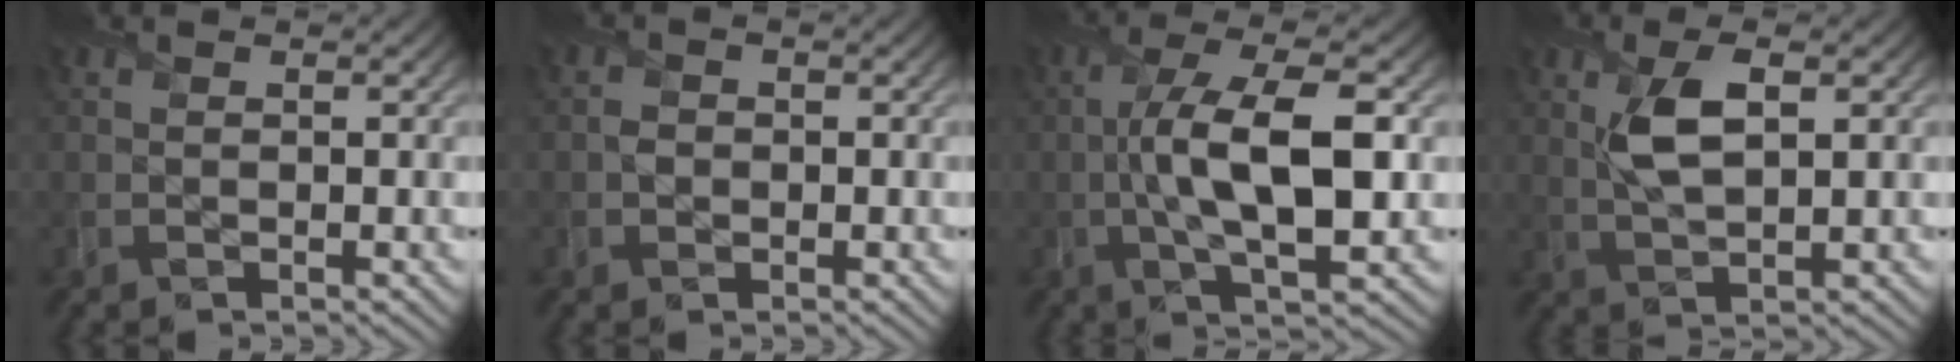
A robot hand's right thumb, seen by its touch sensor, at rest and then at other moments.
{"total": 1.1, "force": [-0.3, 1.1, 0.2], "torque": [-0.003, -0.003, -0.008]}
{"total": 10.9, "force": [-0.6, 3.8, 10.2], "torque": [-0.184, 0.003, -0.013]}
{"total": 5.5, "force": [1.5, 2.1, 4.8], "torque": [-0.104, 0.001, 0.031]}